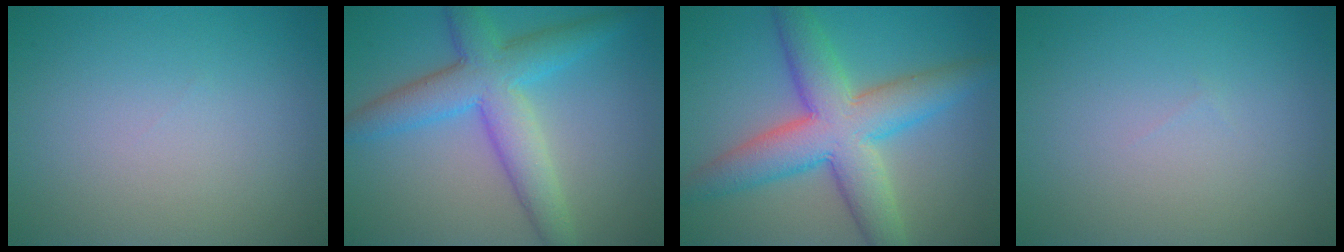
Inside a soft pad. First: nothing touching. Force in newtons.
{"total": 6.5, "press": 6.5, "slide": 0.2}
{"total": 8.6, "press": 8.6, "slide": 0.2}
{"total": 0.0}